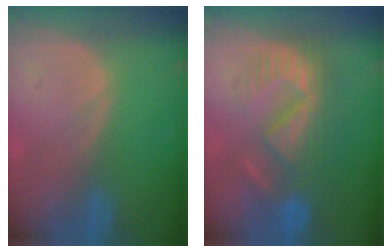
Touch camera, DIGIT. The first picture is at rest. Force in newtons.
{"total": 8.9, "press": 8.4, "slide": 3.0}